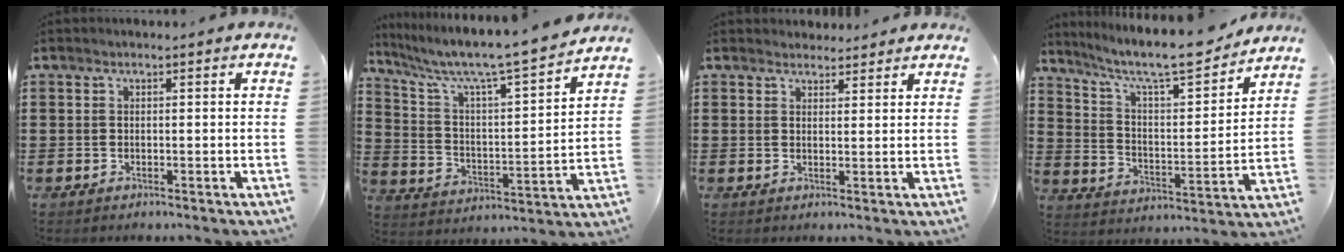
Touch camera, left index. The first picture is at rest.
{"total": 6.7, "force": [5.9, 0.2, 3.2], "torque": [-0.091, -0.052, 0.091]}
{"total": 2.5, "force": [2.3, 0.8, 0.0], "torque": [0.003, -0.004, 0.044]}
{"total": 10.0, "force": [8.5, 1.4, 5.1], "torque": [-0.114, -0.056, 0.138]}